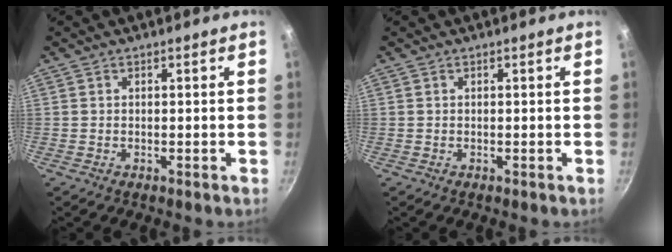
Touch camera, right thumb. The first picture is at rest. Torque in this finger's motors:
{"motor_torque": [0.00, 0.00, 0.19, -0.19, 0.00]}